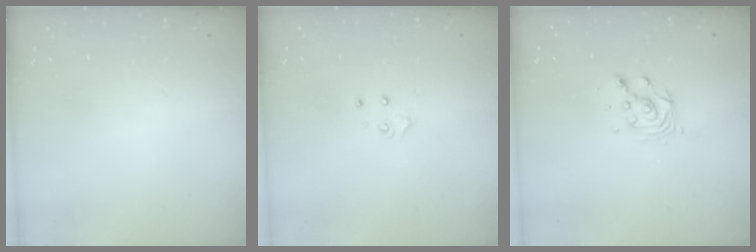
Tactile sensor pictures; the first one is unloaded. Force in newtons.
{"total": 4.2, "press": 4.2, "slide": 0.4}
{"total": 4.7, "press": 4.7, "slide": 0.4}